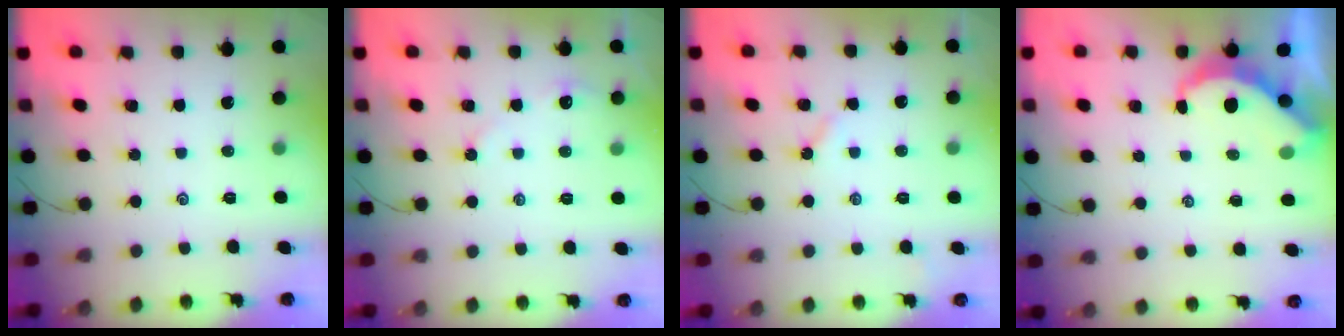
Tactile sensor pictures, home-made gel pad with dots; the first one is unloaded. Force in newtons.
{"total": 3.2, "press": 3.2, "slide": 0.3}
{"total": 2.2, "press": 2.2, "slide": 0.4}
{"total": 5.1, "press": 5.1, "slide": 0.4}